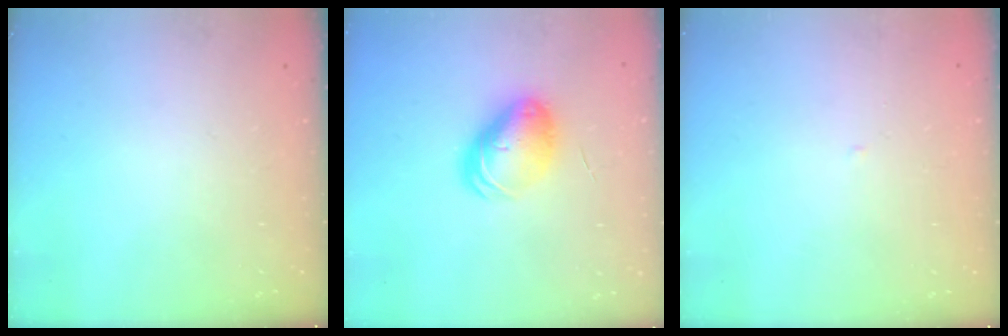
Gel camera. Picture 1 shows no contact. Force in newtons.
{"total": 10.7, "press": 10.4, "slide": 2.3}
{"total": 1.8, "press": 1.8, "slide": 0.3}